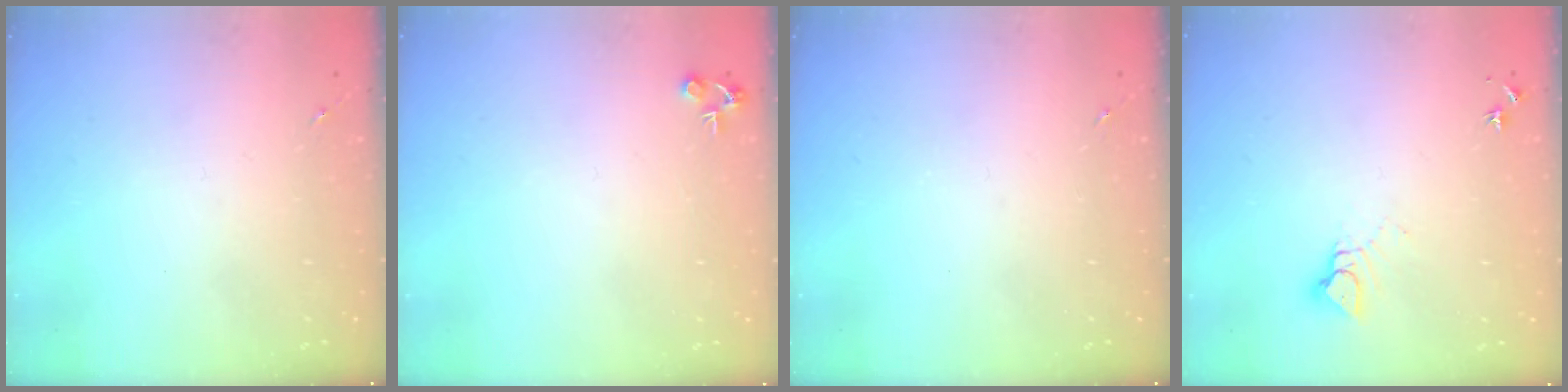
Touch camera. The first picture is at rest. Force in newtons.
{"total": 4.7, "press": 4.7, "slide": 0.2}
{"total": 0.0}
{"total": 4.7, "press": 4.7, "slide": 0.3}